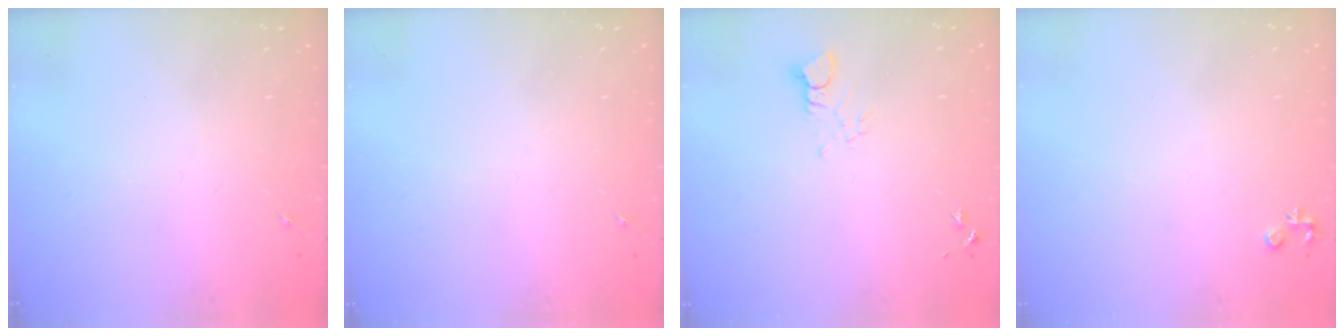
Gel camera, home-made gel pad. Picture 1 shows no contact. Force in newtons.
{"total": 0.0}
{"total": 3.2, "press": 3.2, "slide": 0.3}
{"total": 3.7, "press": 3.6, "slide": 0.4}